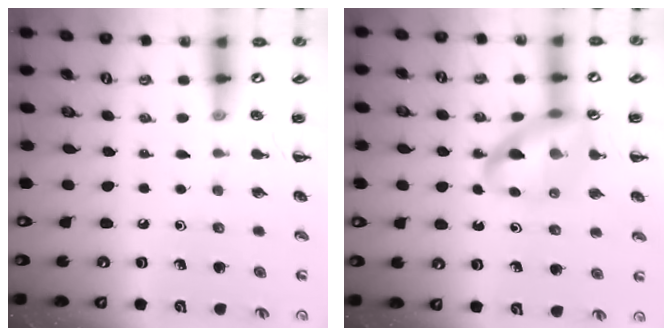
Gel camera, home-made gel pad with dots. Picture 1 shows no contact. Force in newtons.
{"total": 13.4, "press": 12.8, "slide": 4.0}